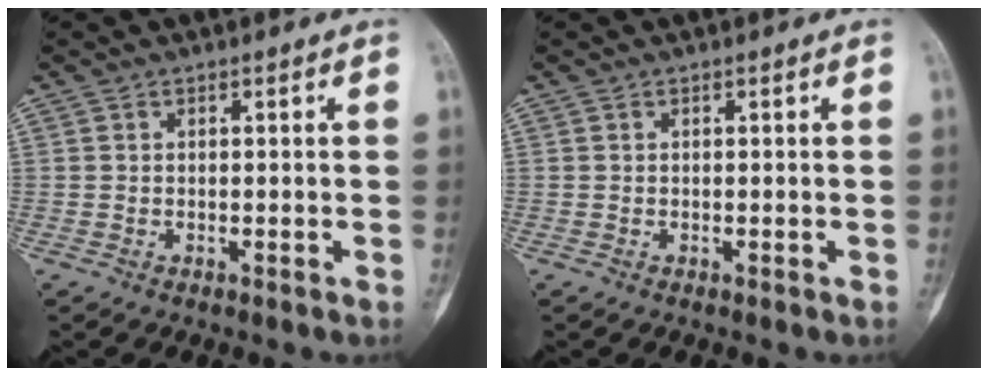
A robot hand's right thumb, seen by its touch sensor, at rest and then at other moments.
{"total": 0.0}